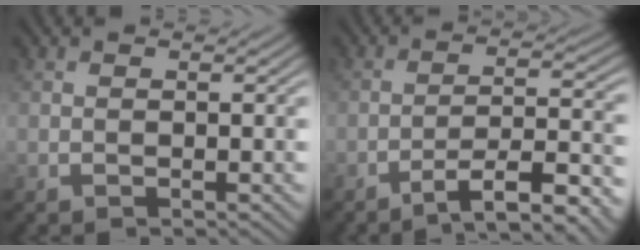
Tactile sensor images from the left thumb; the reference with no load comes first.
{"total": 8.7, "force": [-5.8, 1.7, 6.3], "torque": [-0.100, 0.008, -0.094]}